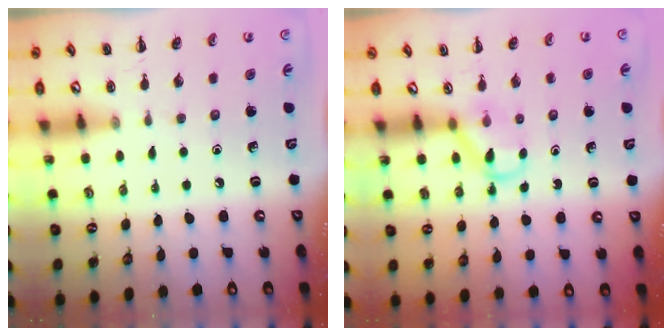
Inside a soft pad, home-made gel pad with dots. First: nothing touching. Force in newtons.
{"total": 3.6, "press": 3.5, "slide": 1.1}